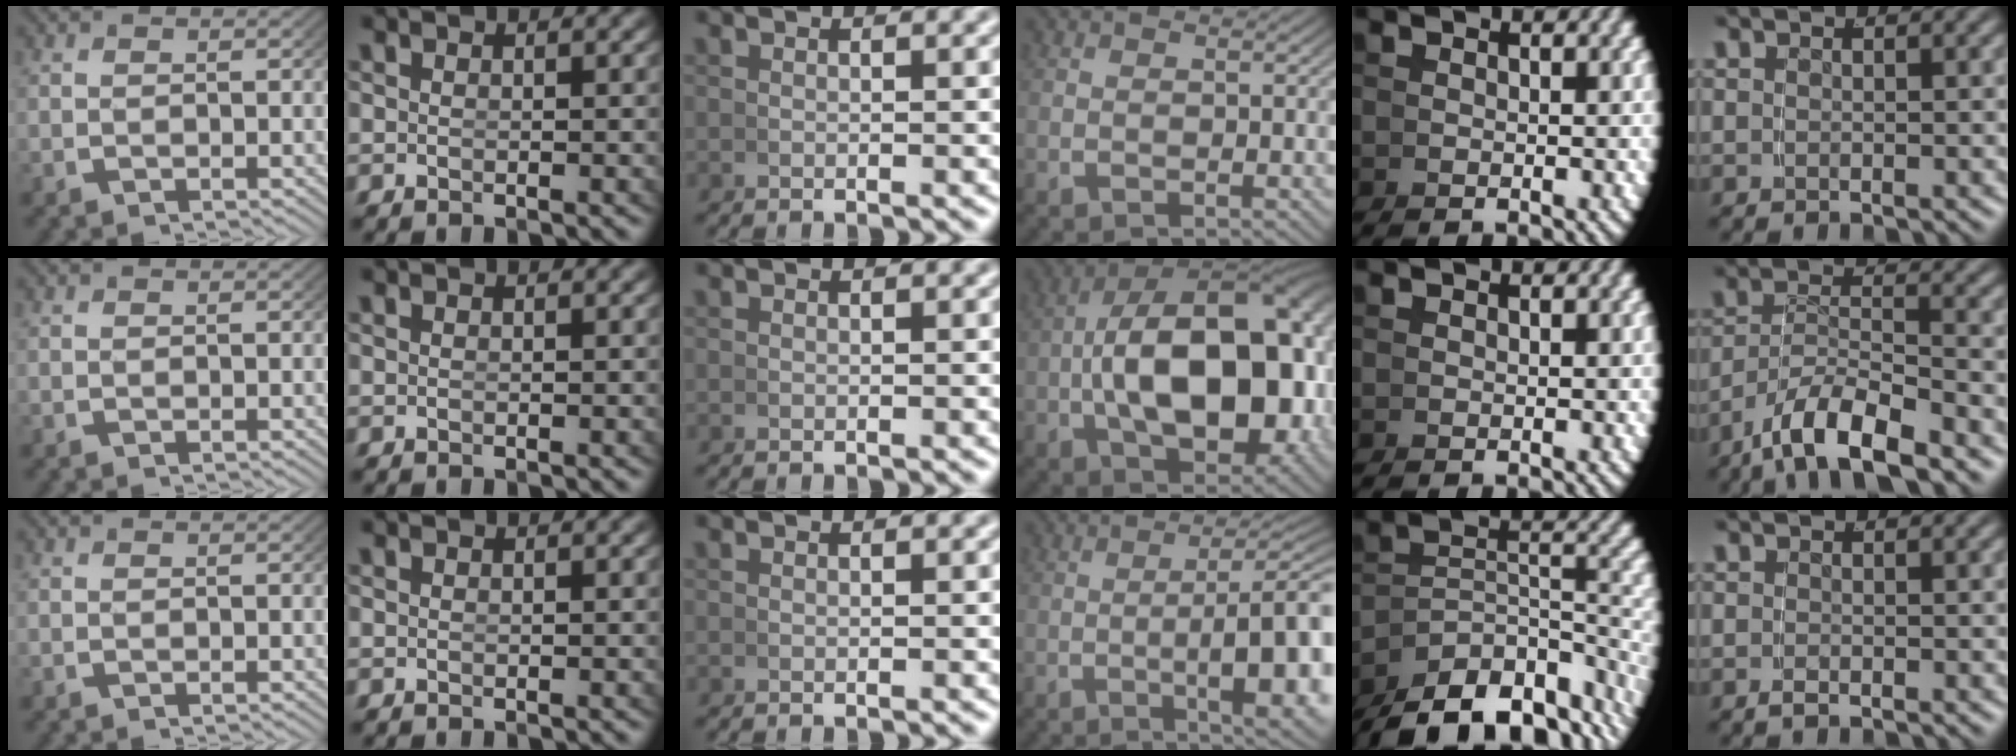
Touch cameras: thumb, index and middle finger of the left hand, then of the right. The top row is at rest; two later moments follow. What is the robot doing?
{"motion": "grasp_and_lifting", "object": "whiteboard"}